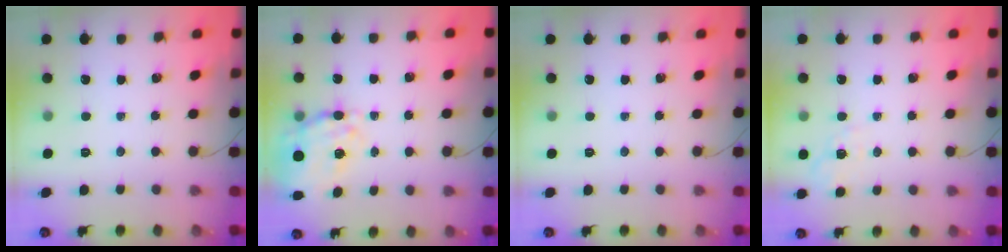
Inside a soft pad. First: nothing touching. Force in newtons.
{"total": 12.1, "press": 11.4, "slide": 3.9}
{"total": 0.0}
{"total": 2.2, "press": 1.3, "slide": 1.8}